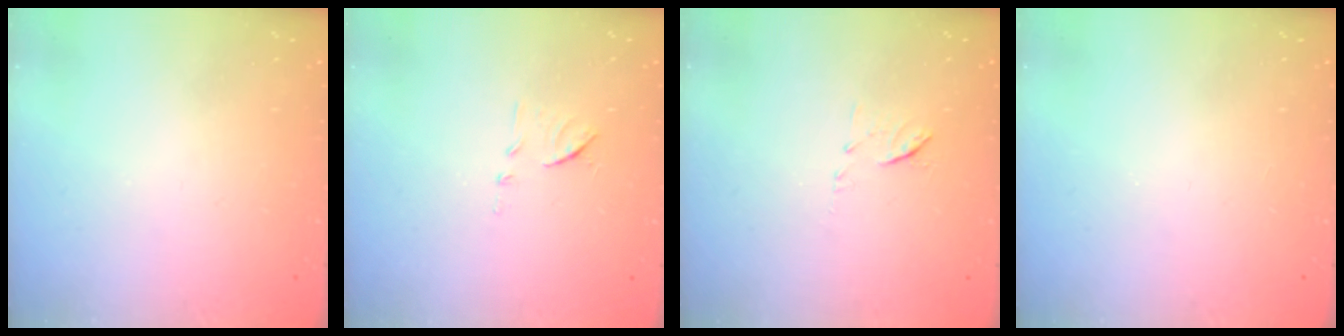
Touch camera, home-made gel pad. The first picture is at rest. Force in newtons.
{"total": 8.2, "press": 8.2, "slide": 0.2}
{"total": 6.0, "press": 6.0, "slide": 0.6}
{"total": 0.0}